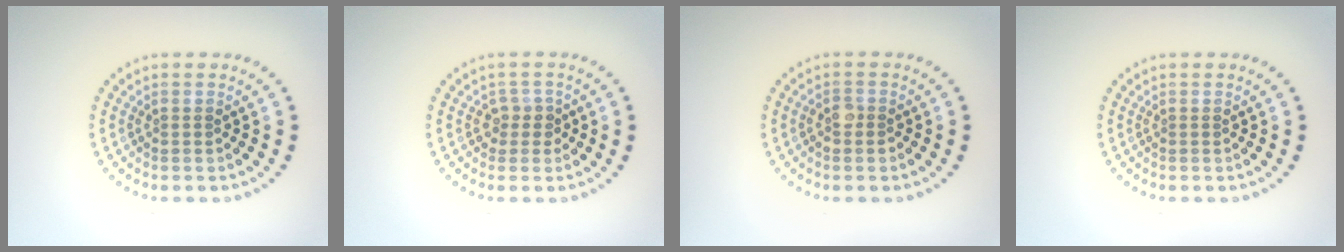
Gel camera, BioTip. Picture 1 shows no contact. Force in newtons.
{"total": 1.6, "press": 1.3, "slide": 1.0}
{"total": 1.4, "press": 1.3, "slide": 0.5}
{"total": 0.0}